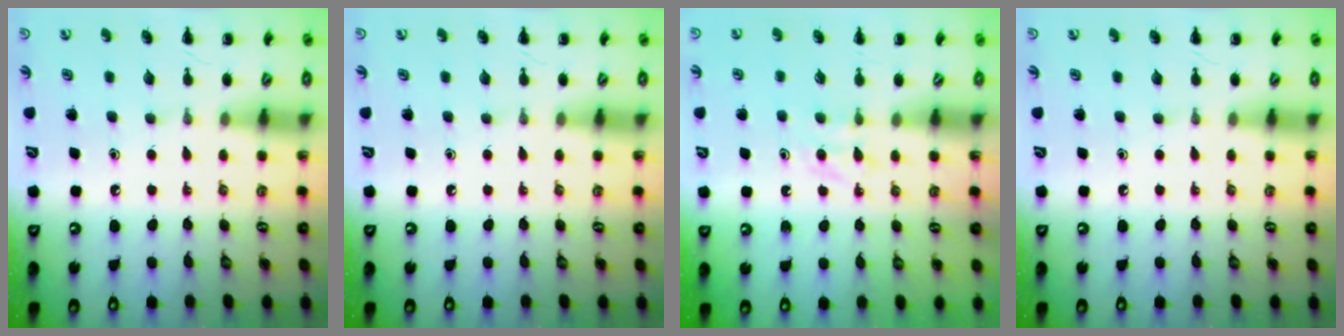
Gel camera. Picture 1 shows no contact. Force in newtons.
{"total": 0.0}
{"total": 3.6, "press": 3.4, "slide": 1.1}
{"total": 0.0}